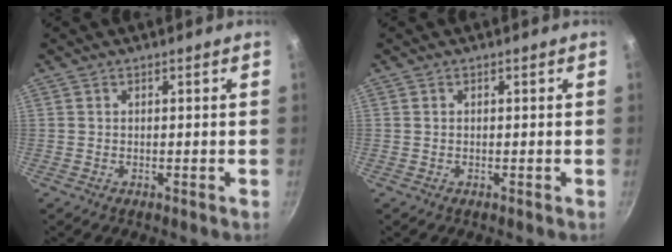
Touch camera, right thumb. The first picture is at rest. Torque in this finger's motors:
{"motor_torque": [0.00, 0.00, 0.00, 0.01, 0.00]}